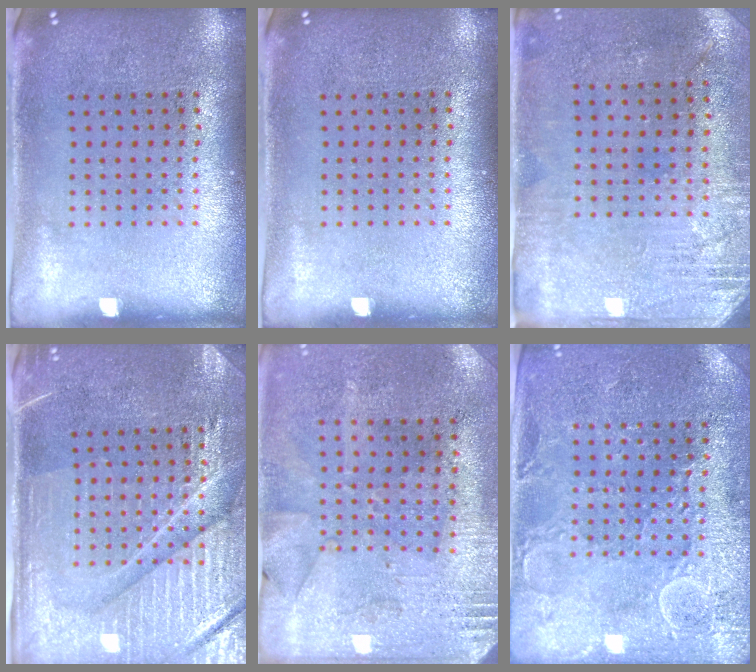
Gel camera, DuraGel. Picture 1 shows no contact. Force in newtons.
{"total": 0.0}
{"total": 2.8, "press": 2.5, "slide": 1.4}
{"total": 4.6, "press": 4.2, "slide": 1.6}
{"total": 2.8, "press": 2.2, "slide": 1.7}
{"total": 2.9, "press": 2.8, "slide": 0.4}